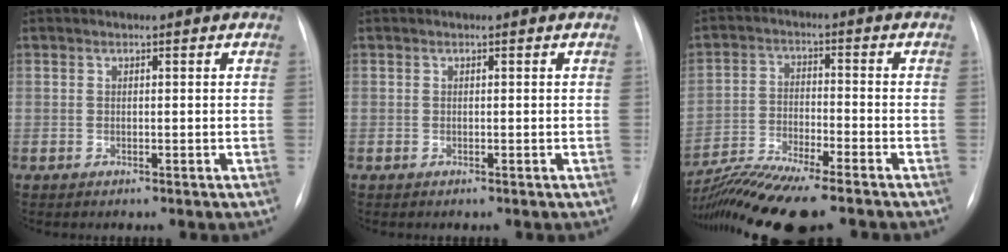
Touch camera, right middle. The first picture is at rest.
{"total": 0.0}
{"total": 12.1, "force": [-10.3, 0.3, 6.4], "torque": [-0.116, -0.019, -0.175]}